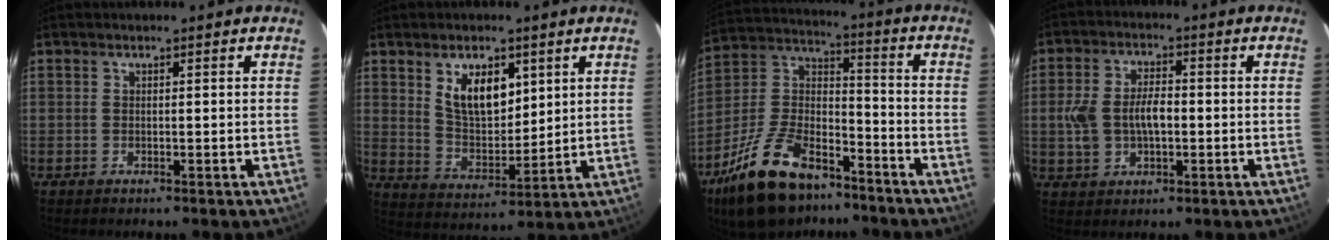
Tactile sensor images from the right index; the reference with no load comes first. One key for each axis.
{"total": 10.1, "fx": 4.5, "fy": 5.4, "fz": 7.3, "tx": -0.125, "ty": 0.002, "tz": 0.095}
{"total": 21.7, "fx": -14.1, "fy": 10.8, "fz": 12.4, "tx": -0.256, "ty": 0.015, "tz": -0.239}
{"total": 8.7, "fx": -0.8, "fy": 5.3, "fz": 6.9, "tx": -0.144, "ty": 0.010, "tz": -0.010}